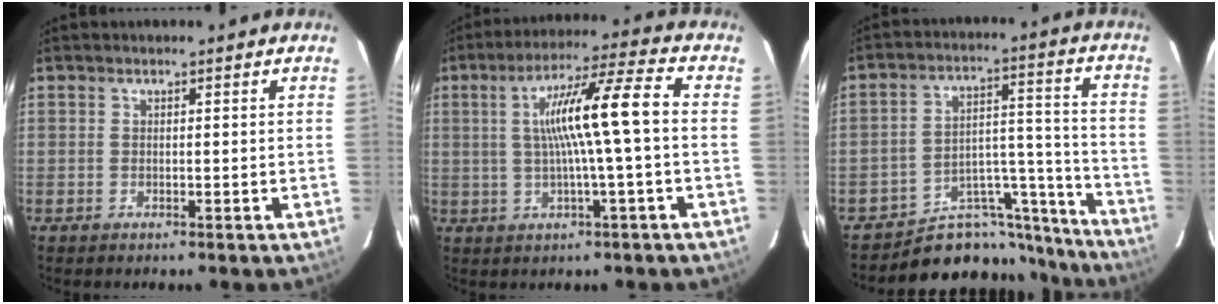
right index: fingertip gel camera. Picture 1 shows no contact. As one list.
[{"total": 11.5, "force": [0.5, -0.4, 11.5], "torque": [-0.197, 0.018, 0.008]}, {"total": 15.1, "force": [-14.1, 5.3, 1.4], "torque": [0.009, 0.076, -0.202]}]